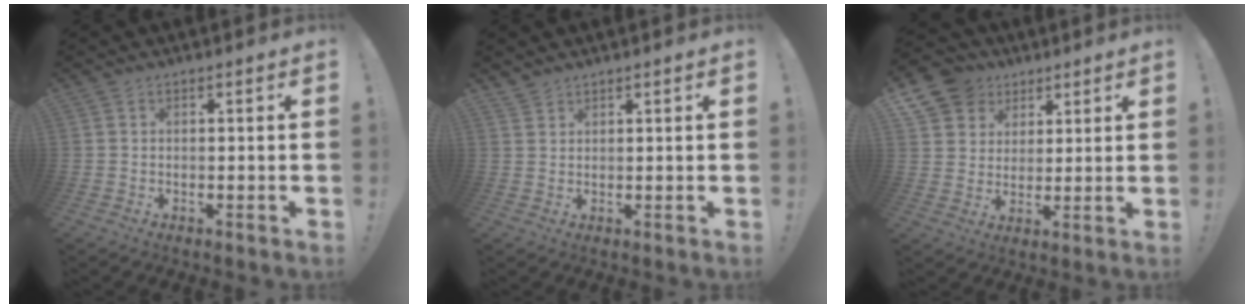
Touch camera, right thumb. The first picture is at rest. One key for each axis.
{"total": 2.0, "fx": 1.9, "fy": 0.5, "fz": 0.2, "tx": -0.001, "ty": -0.012, "tz": 0.036}
{"total": 10.8, "fx": 5.6, "fy": 8.9, "fz": 2.6, "tx": -0.035, "ty": -0.036, "tz": 0.112}